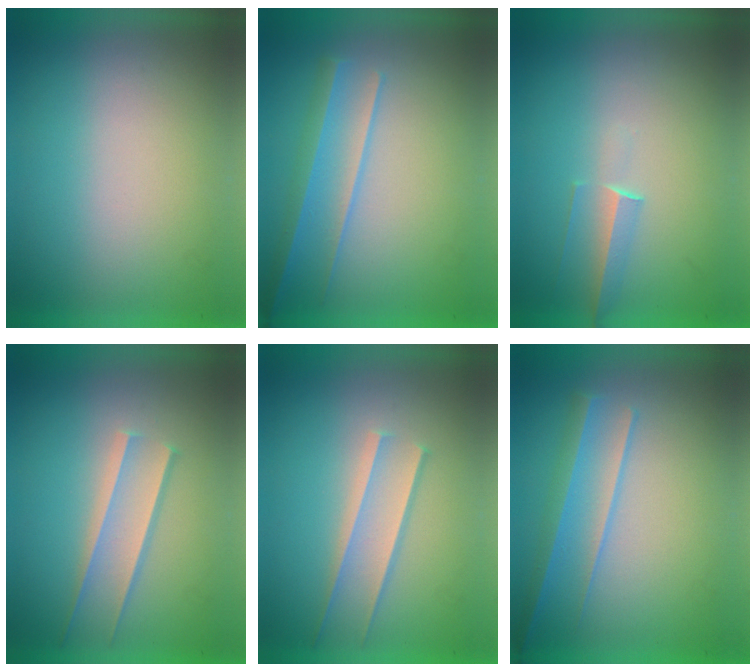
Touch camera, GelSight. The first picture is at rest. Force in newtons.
{"total": 2.2}
{"total": 1.4}
{"total": 1.6}
{"total": 1.7}
{"total": 2.2}